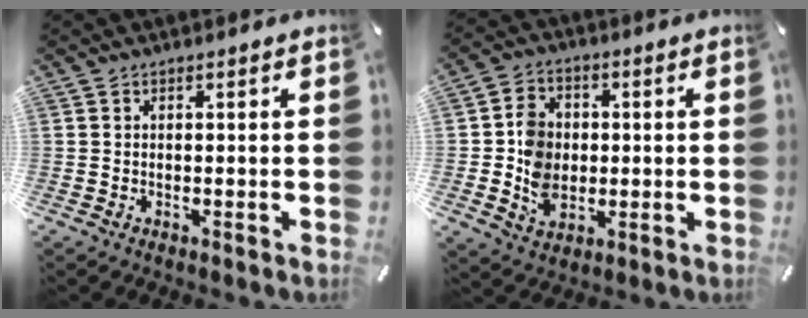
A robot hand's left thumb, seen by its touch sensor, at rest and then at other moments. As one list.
[{"total": 8.5, "force": [-0.6, 7.0, 4.9], "torque": [-0.095, 0.008, -0.009]}]